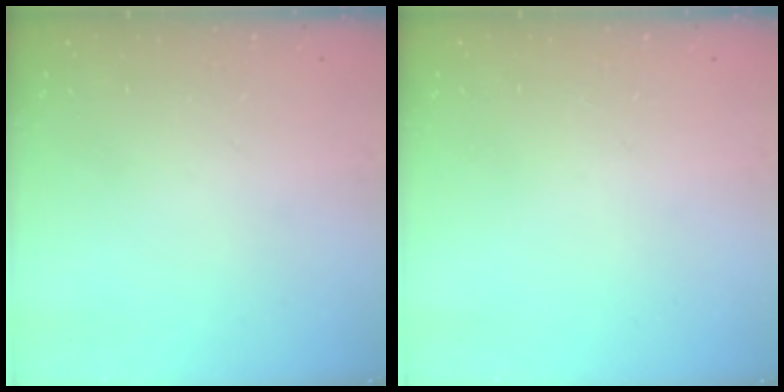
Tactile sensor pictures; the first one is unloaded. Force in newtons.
{"total": 0.0}